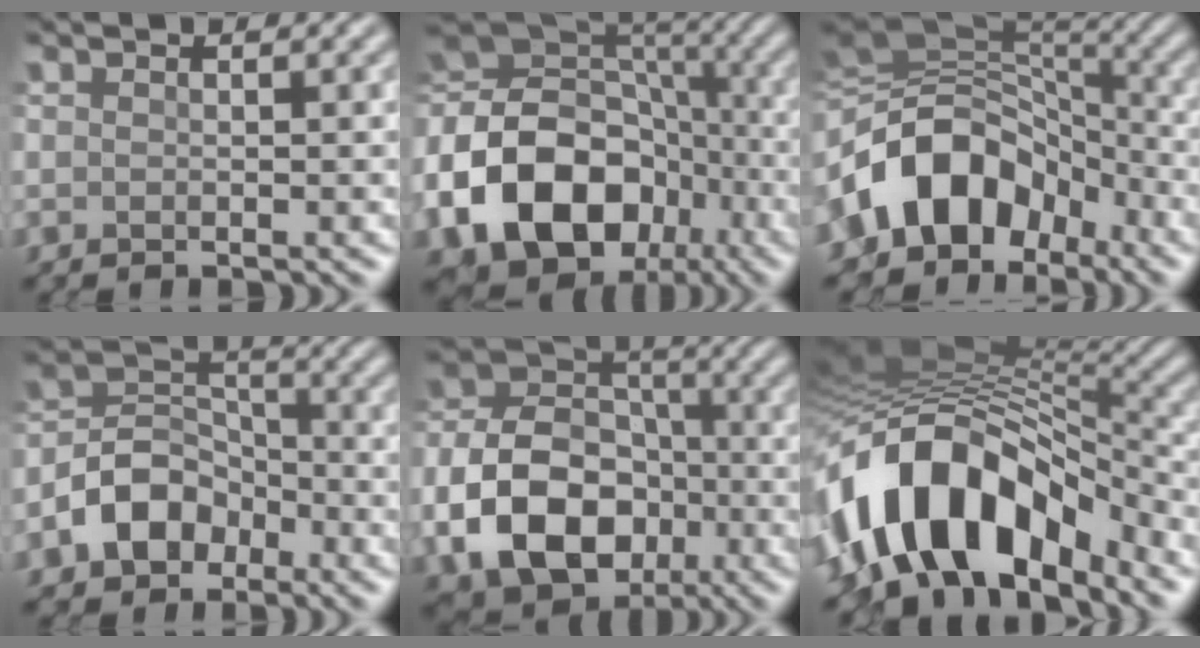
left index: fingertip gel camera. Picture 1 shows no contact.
{"total": 19.4, "force": [-7.3, 15.1, 9.8], "torque": [-0.198, -0.022, -0.132]}
{"total": 11.0, "force": [-4.2, 8.2, 6.1], "torque": [-0.101, 0.022, -0.095]}
{"total": 5.7, "force": [-2.9, 4.1, 2.6], "torque": [-0.038, 0.004, -0.064]}
{"total": 11.4, "force": [-4.0, 8.2, 6.8], "torque": [-0.136, -0.005, -0.079]}
{"total": 12.7, "force": [-6.9, 6.8, 8.2], "torque": [-0.127, 0.010, -0.126]}